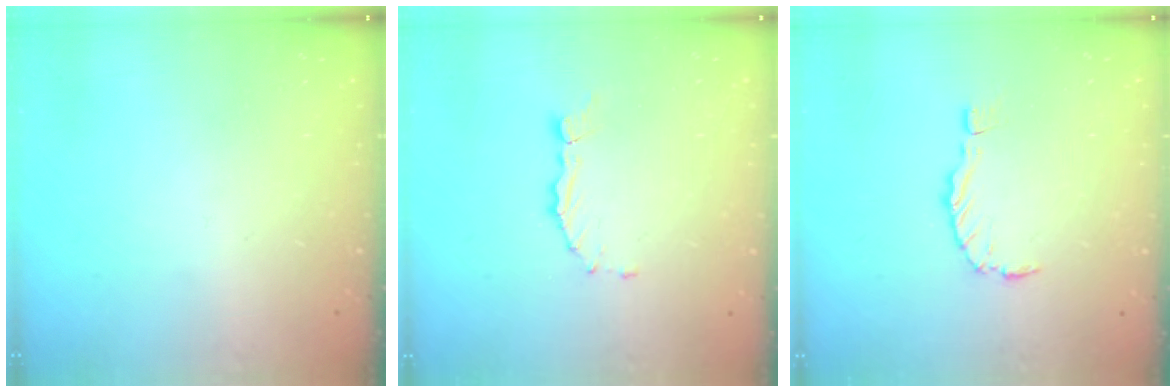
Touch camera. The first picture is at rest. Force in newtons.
{"total": 2.1, "press": 2.0, "slide": 0.3}
{"total": 0.0}